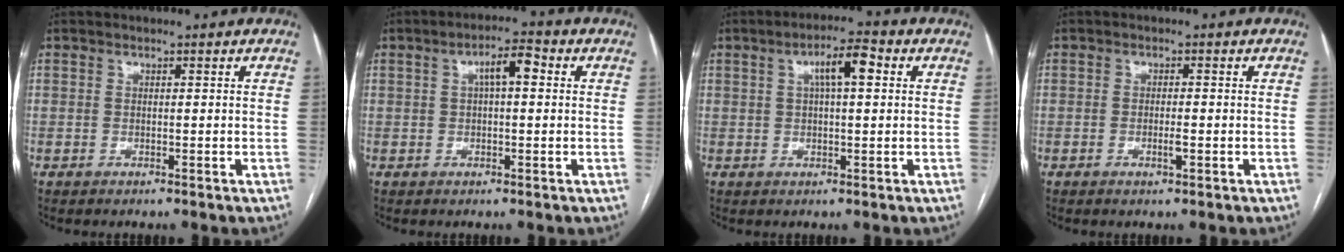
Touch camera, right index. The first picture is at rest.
{"total": 4.7, "force": [1.1, 1.3, 4.4], "torque": [-0.076, 0.022, 0.017]}
{"total": 5.7, "force": [1.7, 1.3, 5.3], "torque": [-0.094, 0.019, 0.026]}
{"total": 1.8, "force": [-0.6, 0.4, 1.7], "torque": [-0.031, -0.002, -0.009]}